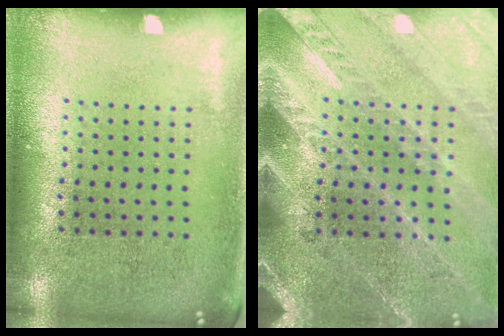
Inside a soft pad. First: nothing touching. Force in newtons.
{"total": 2.9, "press": 2.6, "slide": 1.1}